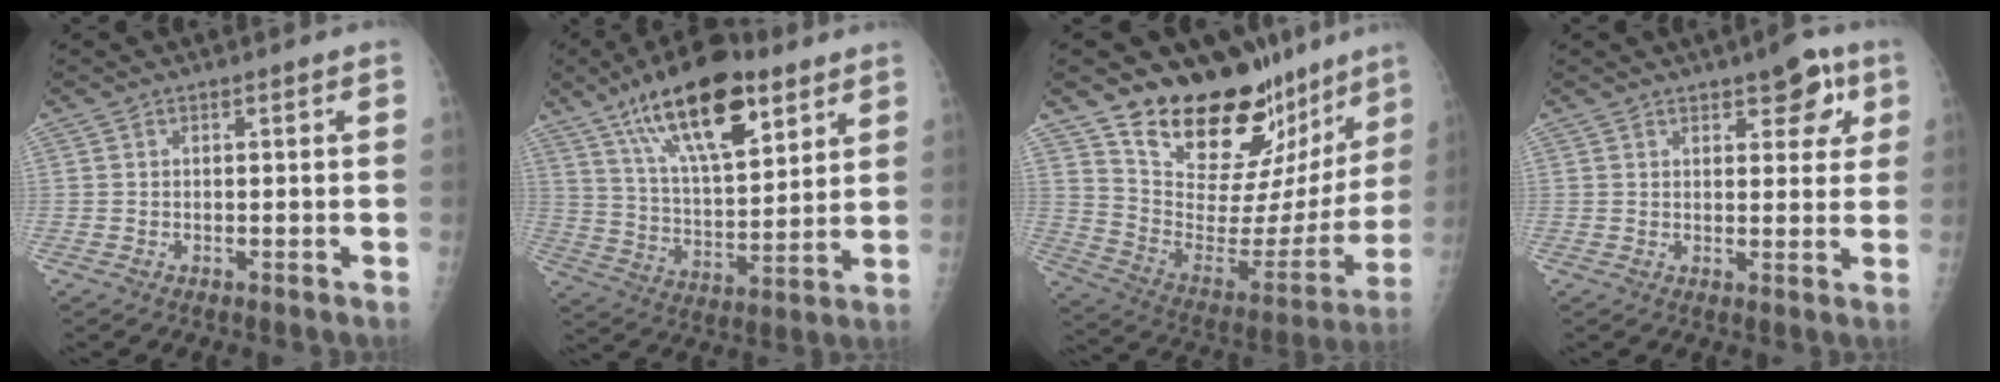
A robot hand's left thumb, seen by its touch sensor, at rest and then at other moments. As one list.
[{"total": 20.8, "force": [12.0, 8.3, 14.8], "torque": [-0.221, -0.045, 0.212]}, {"total": 25.4, "force": [20.5, 10.6, 10.6], "torque": [-0.118, -0.133, 0.307]}, {"total": 7.1, "force": [3.6, 3.3, 5.2], "torque": [-0.034, -0.011, 0.039]}]